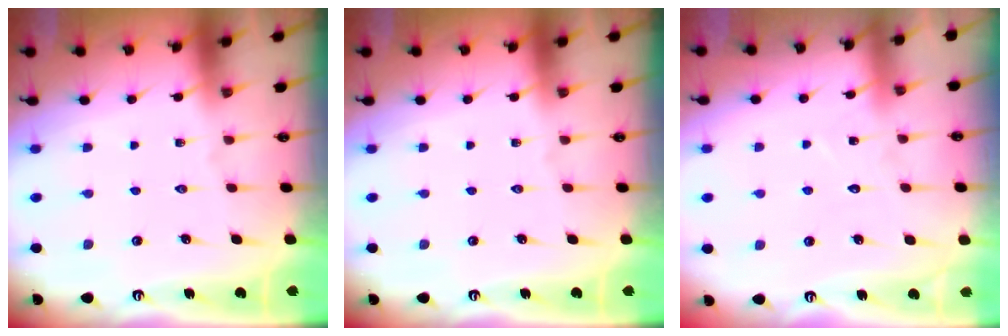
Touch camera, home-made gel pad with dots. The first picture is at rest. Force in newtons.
{"total": 0.0}
{"total": 7.7, "press": 7.7, "slide": 0.6}